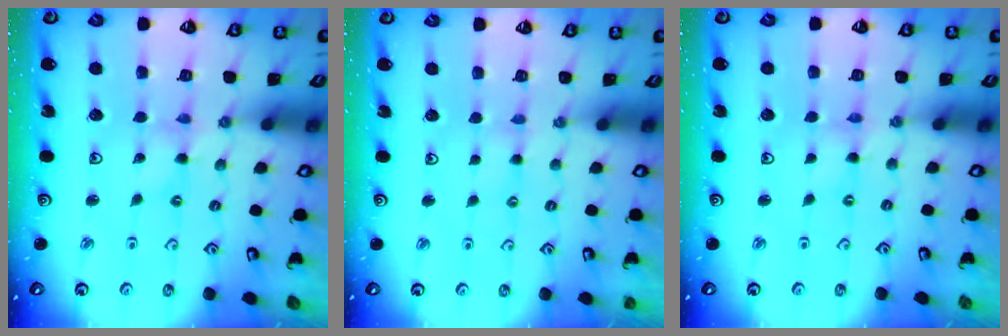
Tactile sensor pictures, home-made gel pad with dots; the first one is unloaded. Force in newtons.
{"total": 2.1, "press": 2.0, "slide": 0.3}
{"total": 0.0}